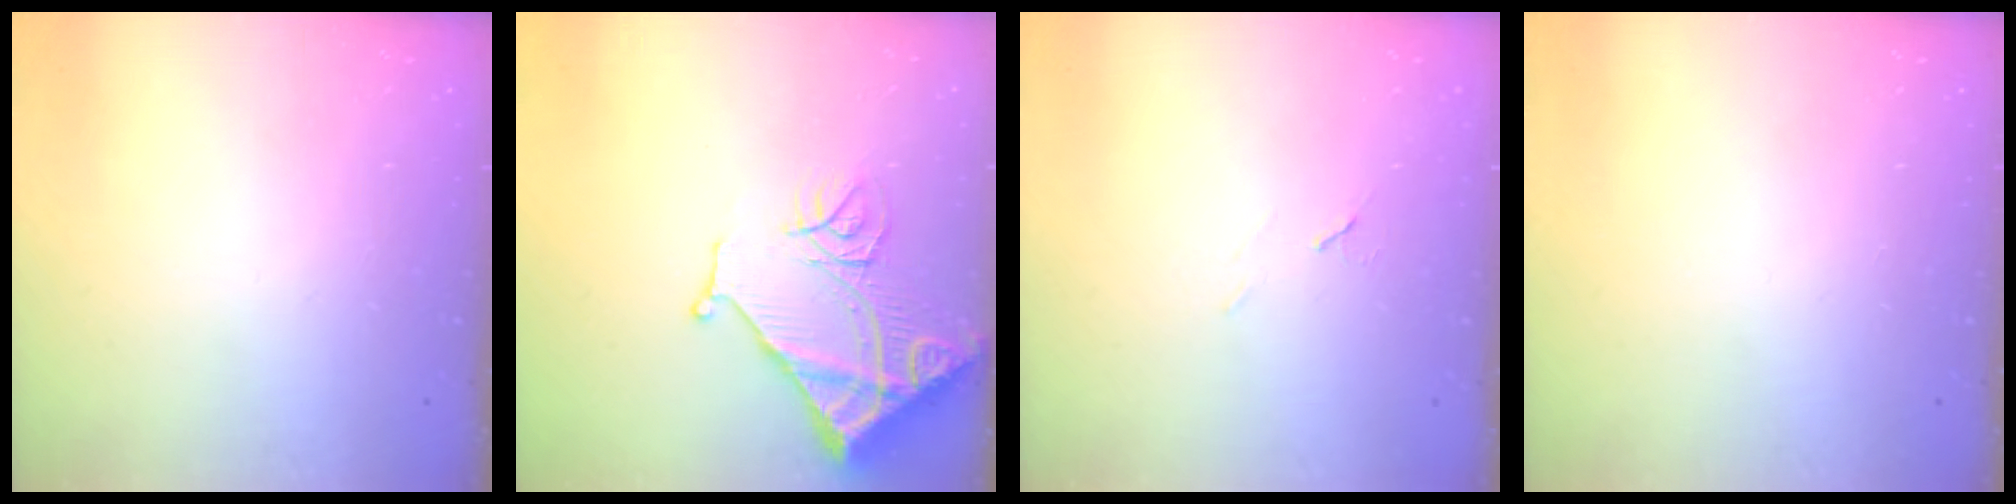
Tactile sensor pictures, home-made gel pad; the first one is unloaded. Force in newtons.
{"total": 16.3, "press": 16.2, "slide": 1.9}
{"total": 6.0, "press": 5.3, "slide": 2.8}
{"total": 0.0}